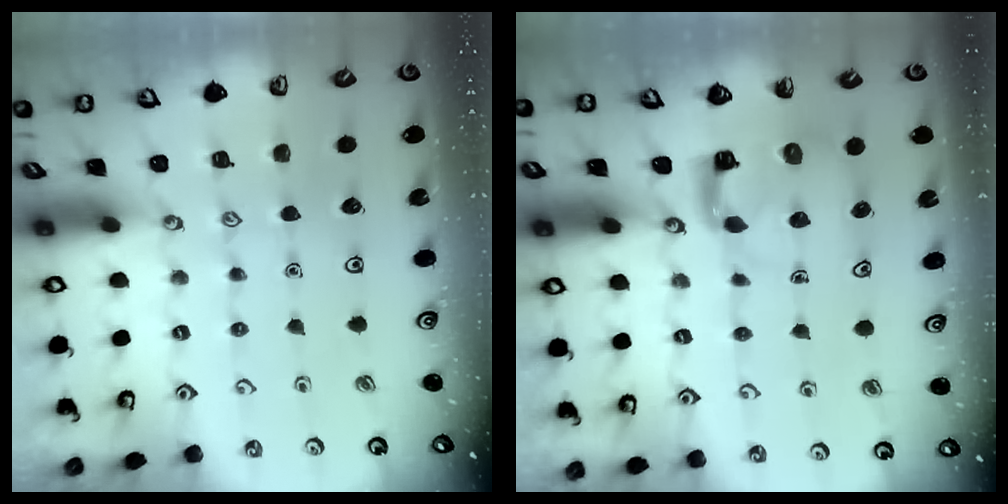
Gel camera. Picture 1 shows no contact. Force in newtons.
{"total": 4.6, "press": 4.5, "slide": 0.4}